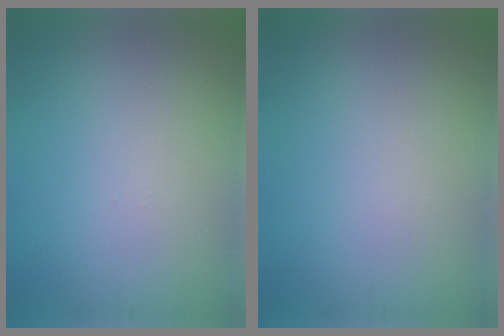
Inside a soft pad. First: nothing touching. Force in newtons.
{"total": 0.0}